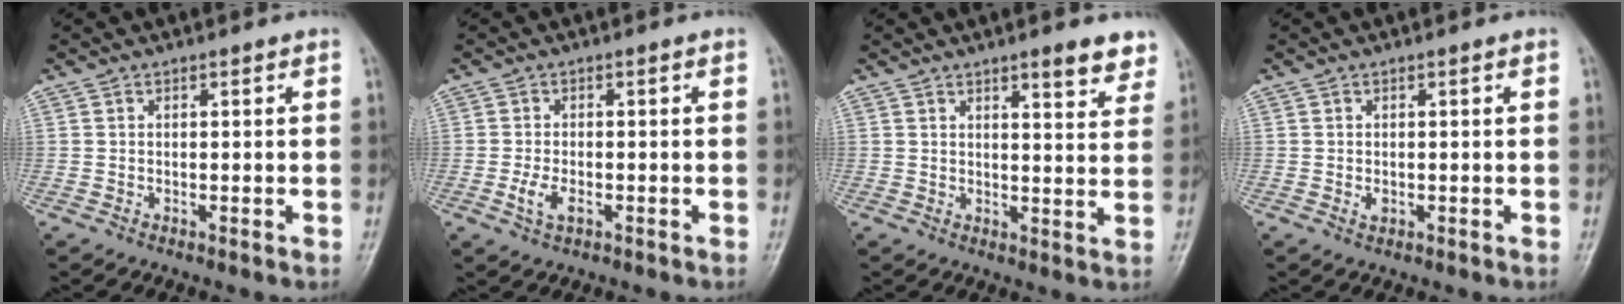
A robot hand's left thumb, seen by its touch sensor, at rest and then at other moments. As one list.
[{"total": 3.4, "force": [-1.2, 1.7, 2.7], "torque": [-0.058, 0.003, -0.020]}, {"total": 6.5, "force": [4.6, 1.6, 4.3], "torque": [-0.038, -0.027, 0.058]}, {"total": 1.2, "force": [-0.2, 0.7, 0.9], "torque": [-0.014, 0.002, 0.000]}]